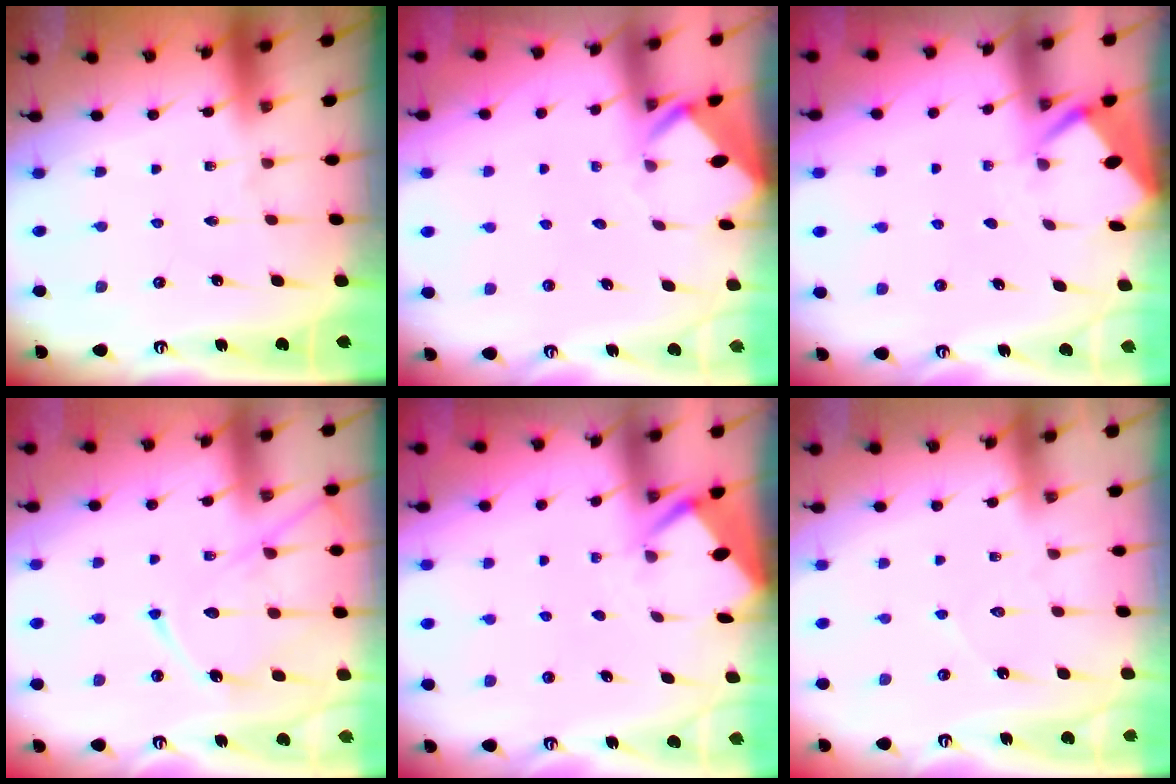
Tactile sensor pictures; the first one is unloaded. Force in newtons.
{"total": 3.3, "press": 3.3, "slide": 0.2}
{"total": 2.6, "press": 2.6, "slide": 0.3}
{"total": 13.7, "press": 13.7, "slide": 1.2}
{"total": 2.6, "press": 2.6, "slide": 0.3}
{"total": 4.0, "press": 4.0, "slide": 0.3}